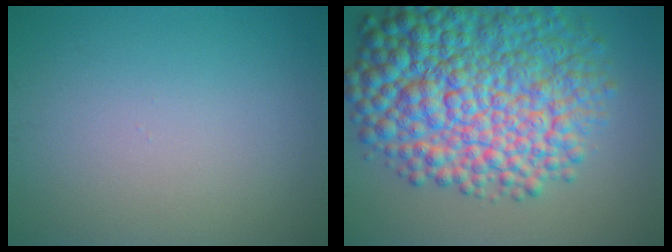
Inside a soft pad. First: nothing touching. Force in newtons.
{"total": 13.2, "press": 13.2, "slide": 0.2}